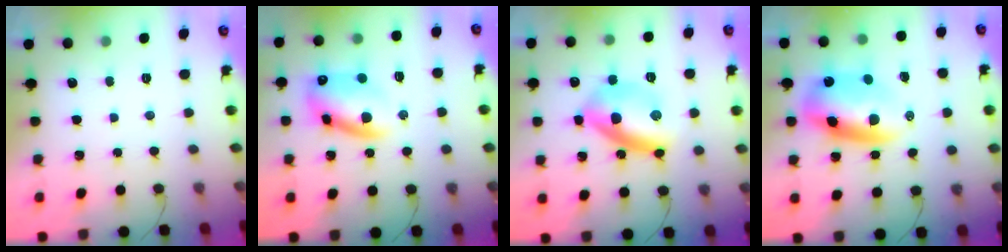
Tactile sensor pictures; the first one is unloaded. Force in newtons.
{"total": 12.6, "press": 12.4, "slide": 2.5}
{"total": 14.5, "press": 14.5, "slide": 0.8}
{"total": 12.3, "press": 11.9, "slide": 3.0}